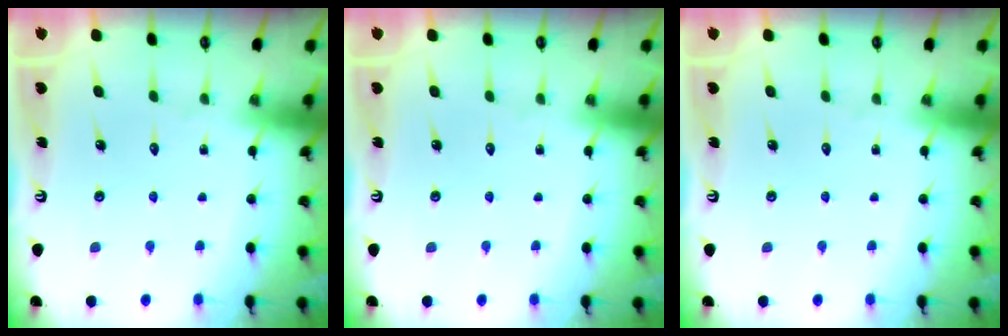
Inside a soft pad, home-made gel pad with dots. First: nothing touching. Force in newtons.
{"total": 0.0}
{"total": 0.0}